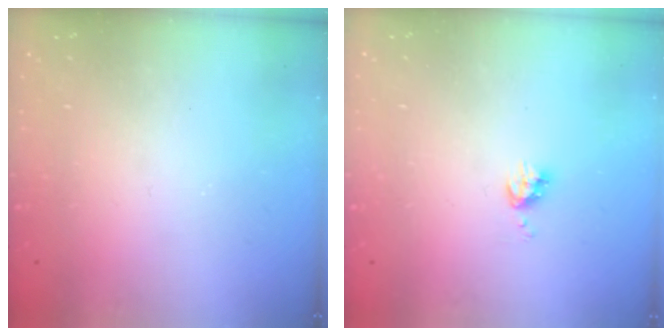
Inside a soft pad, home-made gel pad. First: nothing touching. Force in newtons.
{"total": 5.4, "press": 5.3, "slide": 0.7}